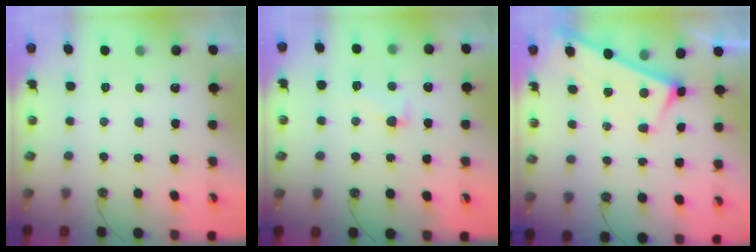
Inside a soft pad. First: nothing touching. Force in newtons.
{"total": 1.5, "press": 0.7, "slide": 1.3}
{"total": 3.1, "press": 3.1, "slide": 0.2}